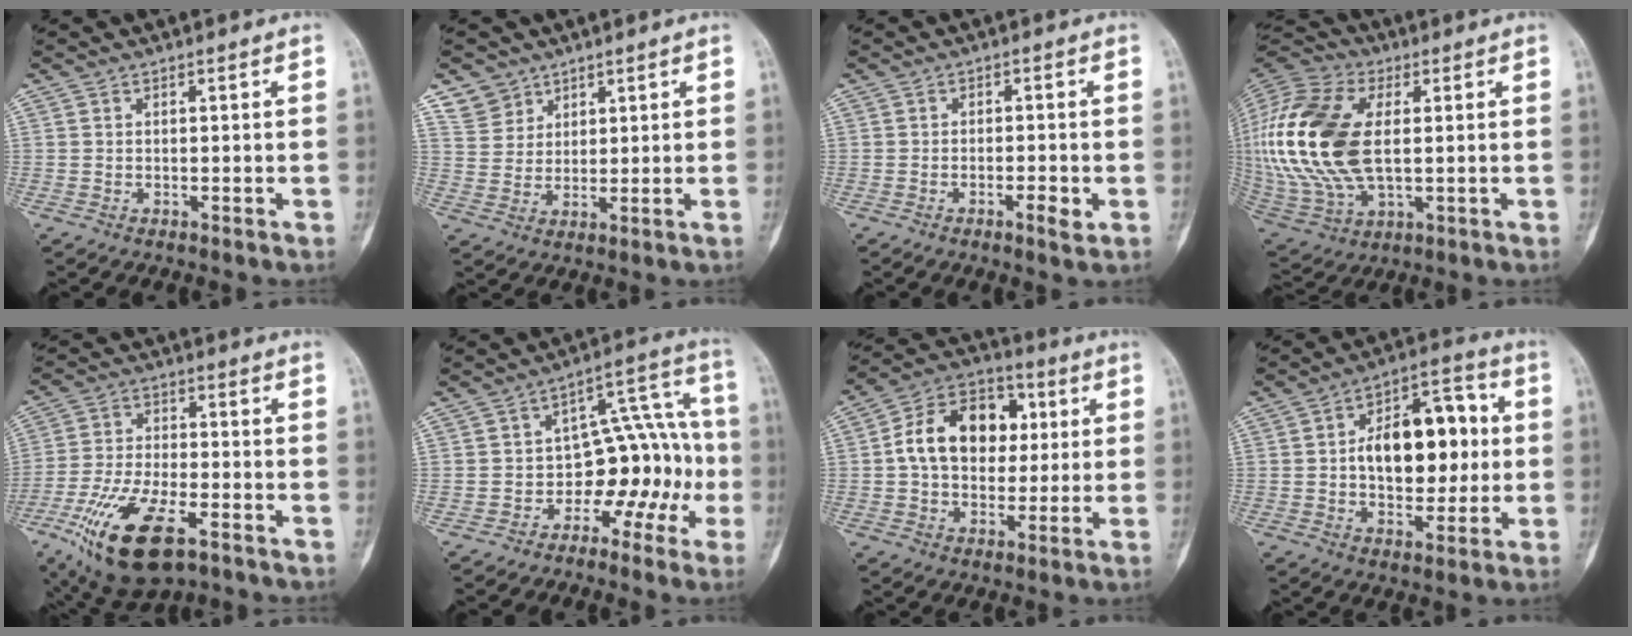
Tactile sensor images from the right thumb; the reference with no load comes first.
{"total": 5.1, "force": [3.7, 3.6, -0.4], "torque": [0.028, -0.024, 0.074]}
{"total": 2.7, "force": [-1.2, 0.8, 2.2], "torque": [-0.040, 0.003, -0.020]}
{"total": 26.0, "force": [2.6, 14.7, 21.2], "torque": [-0.478, -0.005, 0.049]}
{"total": 17.5, "force": [-8.8, 7.5, 13.1], "torque": [-0.257, 0.018, -0.149]}
{"total": 12.9, "force": [-3.9, 8.7, 8.7], "torque": [-0.046, 0.082, -0.059]}
{"total": 16.0, "force": [2.1, 11.5, 10.9], "torque": [-0.143, 0.022, 0.026]}
{"total": 17.5, "force": [1.0, 10.3, 14.1], "torque": [-0.165, 0.026, 0.015]}